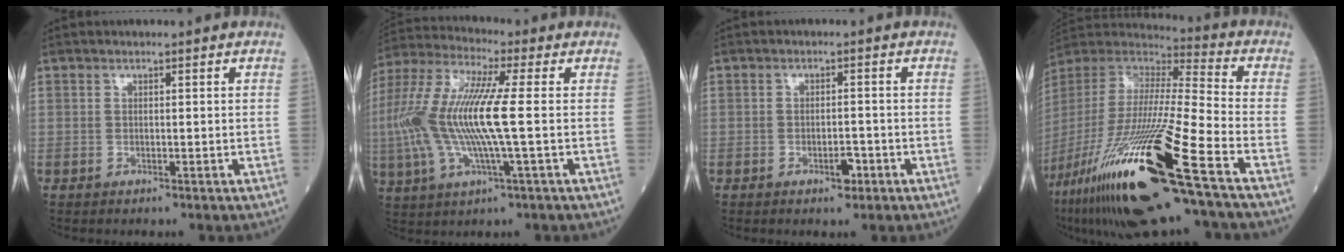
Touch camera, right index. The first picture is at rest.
{"total": 15.6, "force": [-0.5, 2.1, 15.4], "torque": [-0.343, 0.011, -0.018]}
{"total": 2.5, "force": [-1.3, 0.9, 1.9], "torque": [-0.029, 0.003, -0.019]}
{"total": 31.4, "force": [-17.2, 2.1, 26.1], "torque": [-0.560, -0.073, -0.327]}